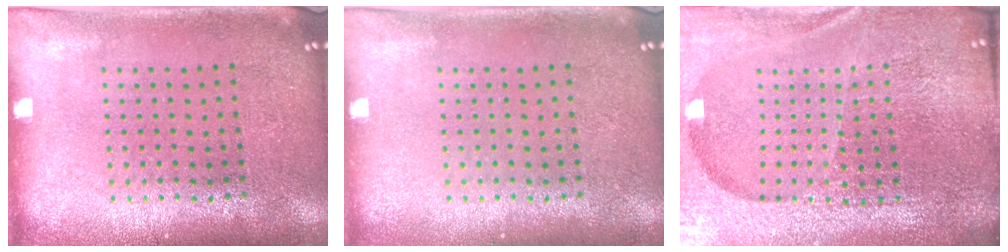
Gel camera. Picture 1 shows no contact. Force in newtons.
{"total": 0.0}
{"total": 6.8, "press": 5.9, "slide": 3.4}